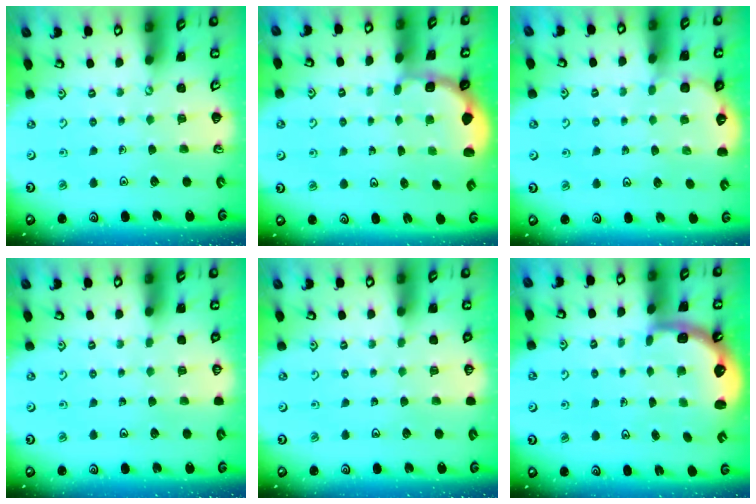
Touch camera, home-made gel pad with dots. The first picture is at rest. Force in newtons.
{"total": 1.9, "press": 1.7, "slide": 0.8}
{"total": 3.5, "press": 3.1, "slide": 1.7}
{"total": 0.0}
{"total": 0.0}
{"total": 3.0, "press": 2.4, "slide": 1.8}